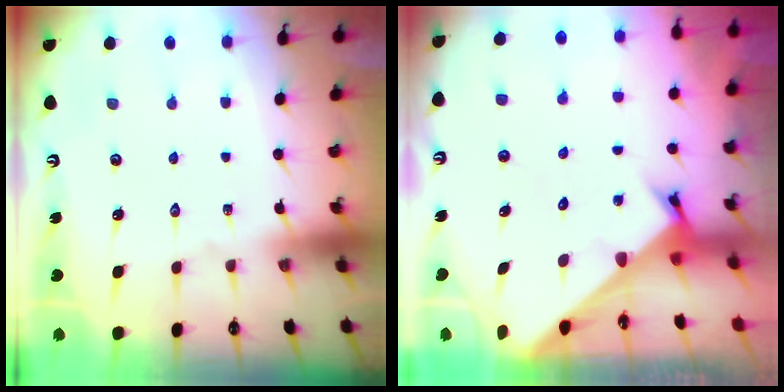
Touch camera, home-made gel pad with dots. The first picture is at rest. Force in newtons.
{"total": 2.5, "press": 2.5, "slide": 0.3}